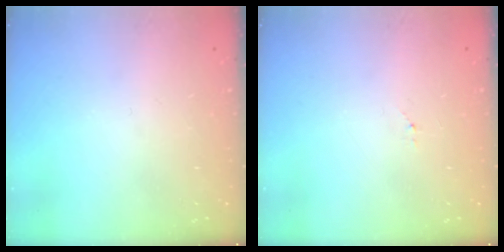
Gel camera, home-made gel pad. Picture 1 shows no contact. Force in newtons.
{"total": 3.3, "press": 3.3, "slide": 0.3}